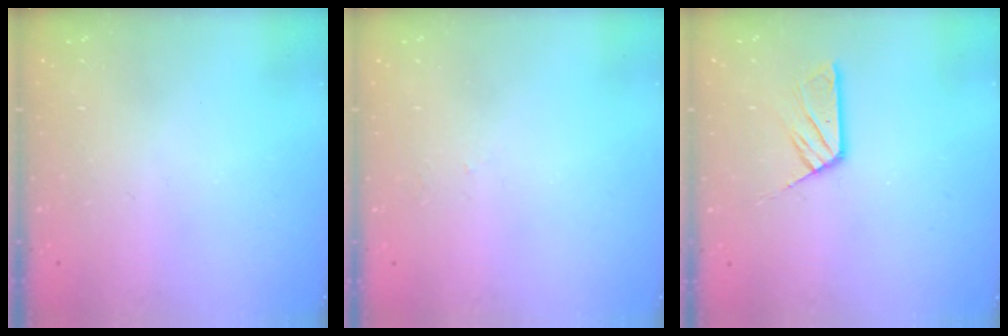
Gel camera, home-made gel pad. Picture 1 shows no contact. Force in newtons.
{"total": 2.7, "press": 2.7, "slide": 0.4}
{"total": 6.9, "press": 6.9, "slide": 0.3}